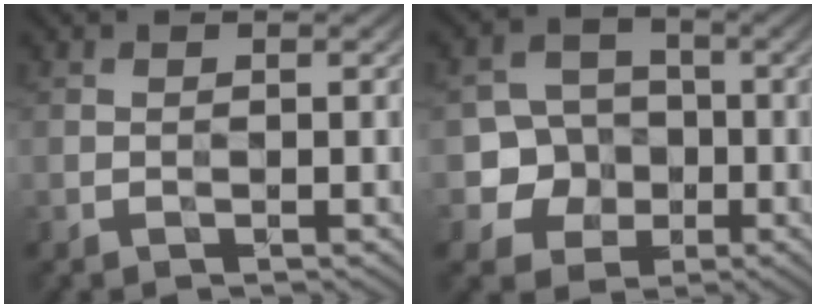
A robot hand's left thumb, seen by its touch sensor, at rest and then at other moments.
{"total": 6.4, "force": [-1.5, 5.9, 2.0], "torque": [-0.031, -0.009, -0.056]}